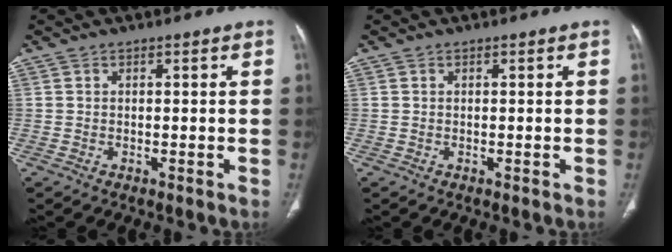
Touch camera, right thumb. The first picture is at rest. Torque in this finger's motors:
{"motor_torque": [-0.05, 0.06, -0.07, -0.03, 0.00]}